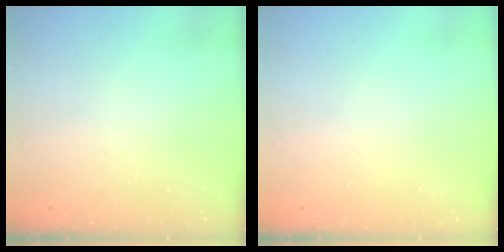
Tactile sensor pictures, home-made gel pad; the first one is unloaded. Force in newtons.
{"total": 0.0}